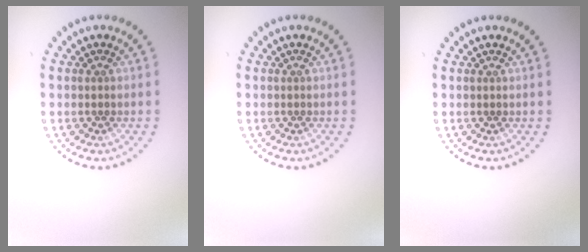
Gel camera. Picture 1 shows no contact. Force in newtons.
{"total": 0.0}
{"total": 0.0}